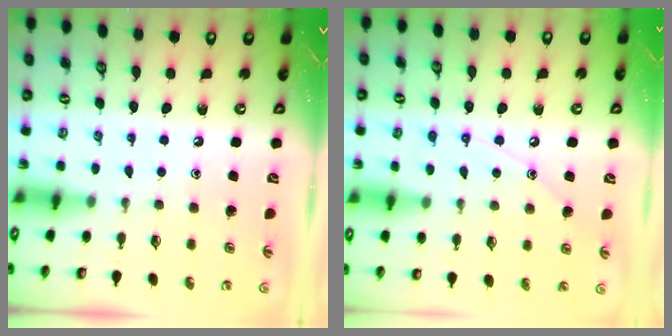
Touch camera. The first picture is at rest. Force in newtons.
{"total": 7.0, "press": 7.0, "slide": 0.5}